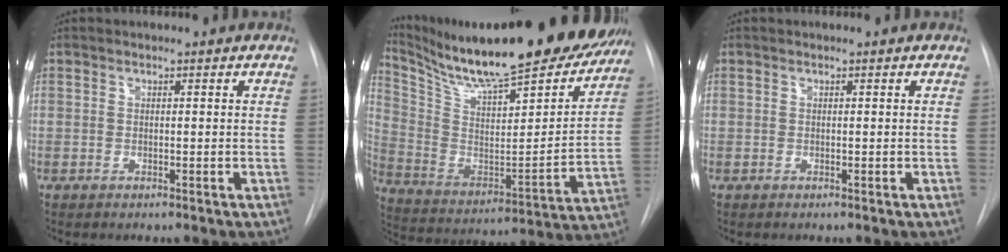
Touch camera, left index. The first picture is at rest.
{"total": 28.3, "force": [24.5, 4.7, 13.5], "torque": [-0.235, -0.052, 0.359]}
{"total": 0.0}